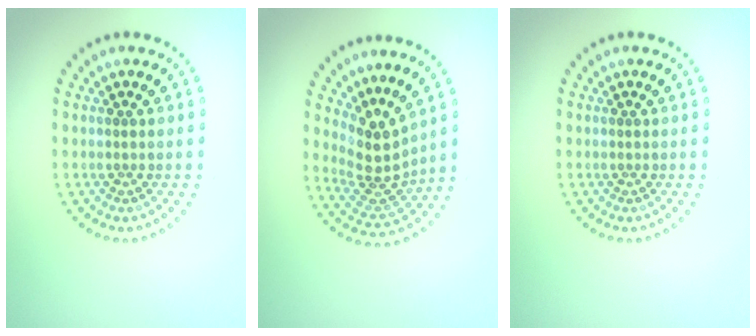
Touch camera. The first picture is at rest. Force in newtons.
{"total": 4.0, "press": 3.1, "slide": 2.5}
{"total": 0.0}